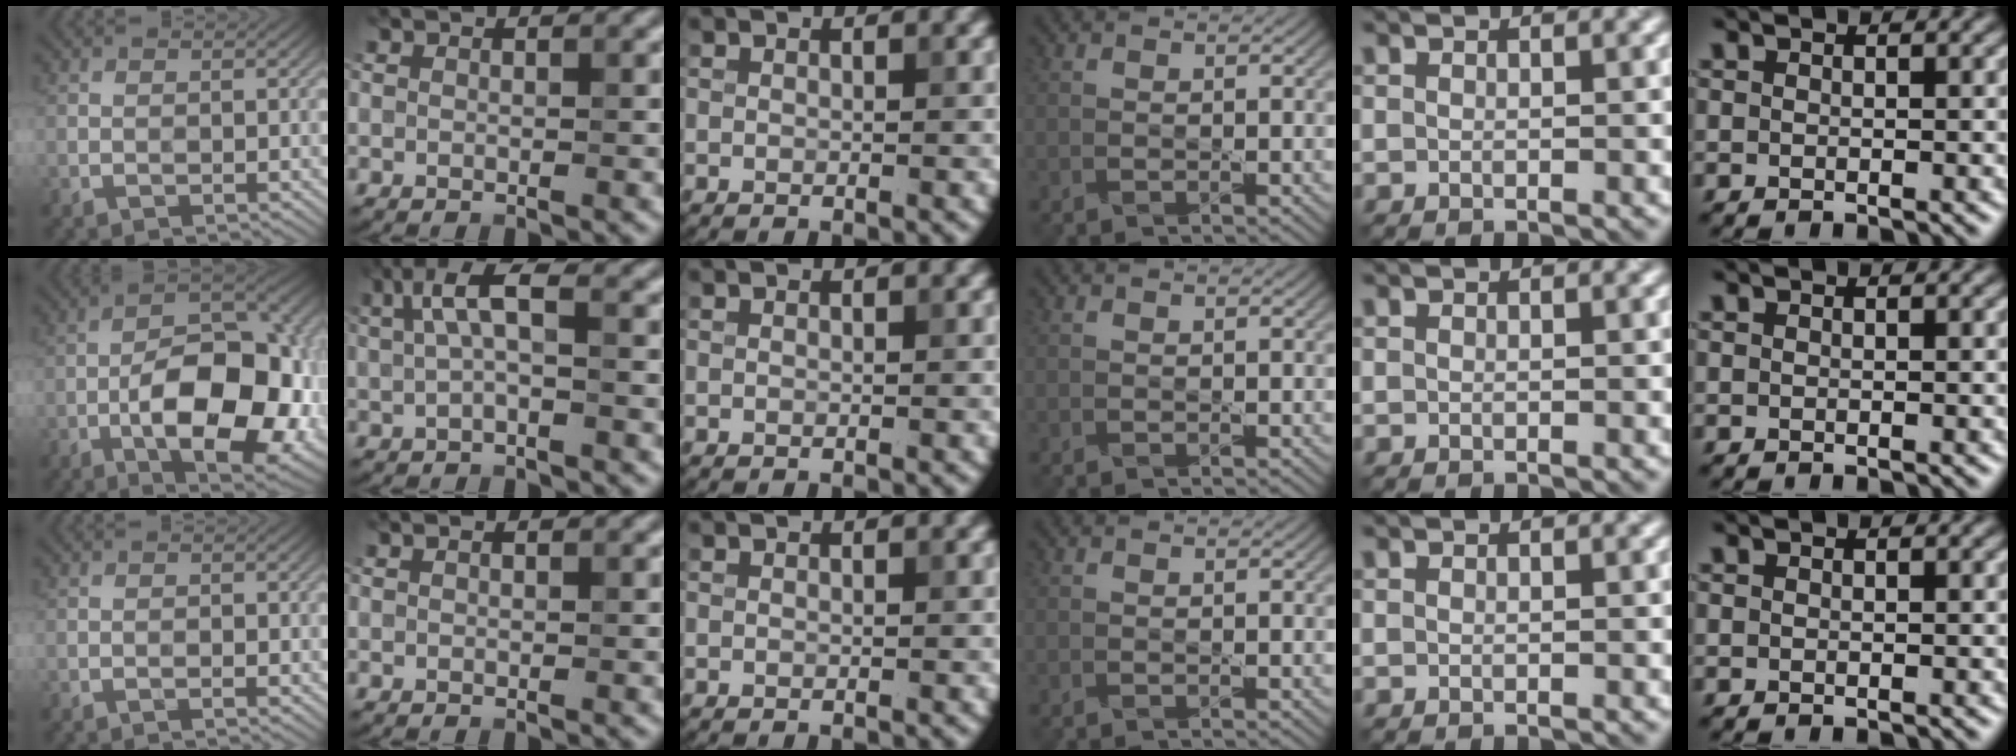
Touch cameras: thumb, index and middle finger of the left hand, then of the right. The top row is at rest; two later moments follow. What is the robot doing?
{"motion": "pour", "object": "bowl"}